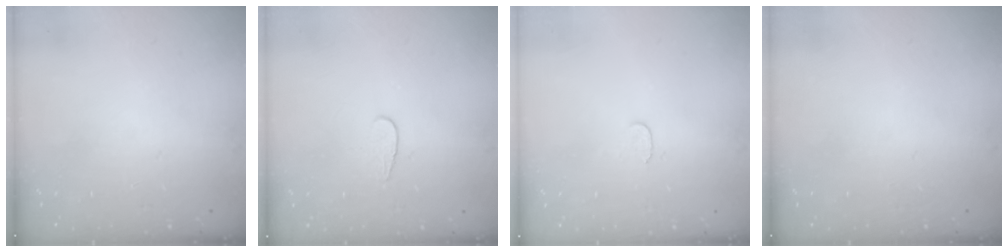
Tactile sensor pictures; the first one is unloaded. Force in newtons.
{"total": 3.7, "press": 3.7, "slide": 0.3}
{"total": 3.9, "press": 3.9, "slide": 0.3}
{"total": 0.0}